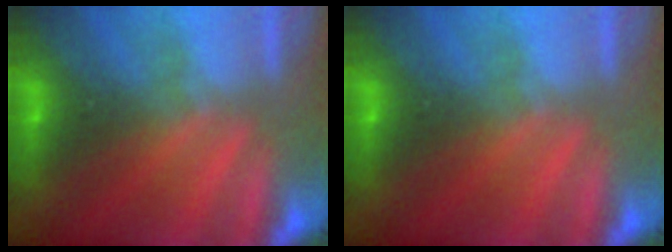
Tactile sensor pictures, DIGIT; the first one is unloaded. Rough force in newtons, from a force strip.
{"total": 0.0}